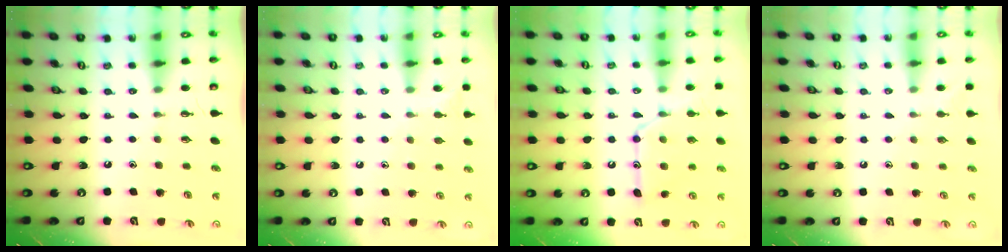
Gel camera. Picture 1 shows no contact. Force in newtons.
{"total": 4.5, "press": 4.5, "slide": 0.5}
{"total": 15.0, "press": 15.0, "slide": 1.1}
{"total": 2.6, "press": 2.6, "slide": 0.3}